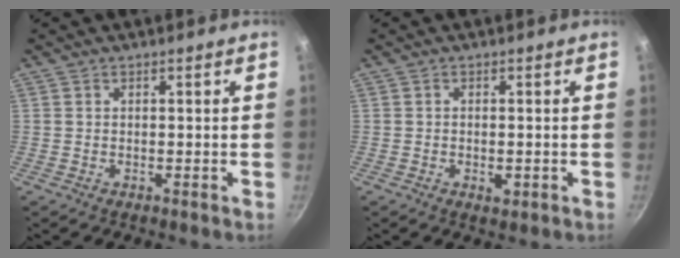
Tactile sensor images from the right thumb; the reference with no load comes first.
{"total": 2.1, "force": [-0.6, 1.1, 1.6], "torque": [-0.027, -0.001, -0.008]}